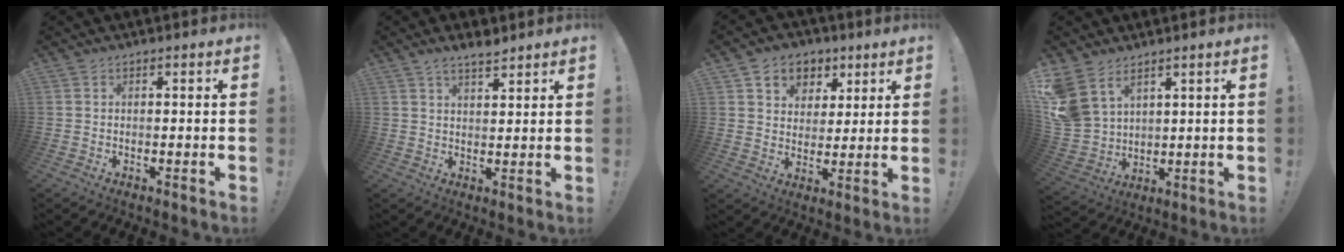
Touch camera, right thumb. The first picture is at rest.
{"total": 4.4, "force": [3.7, 1.3, 2.0], "torque": [-0.027, -0.024, 0.065]}
{"total": 8.2, "force": [3.7, 7.1, 1.9], "torque": [-0.018, -0.026, 0.073]}
{"total": 9.8, "force": [6.2, 6.4, 4.2], "torque": [-0.094, -0.047, 0.127]}